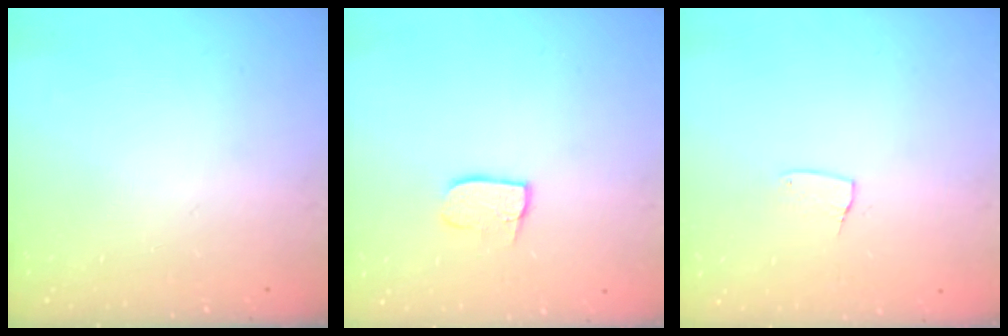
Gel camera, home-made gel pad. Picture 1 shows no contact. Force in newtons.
{"total": 7.0, "press": 7.0, "slide": 0.3}
{"total": 4.3, "press": 4.3, "slide": 0.4}